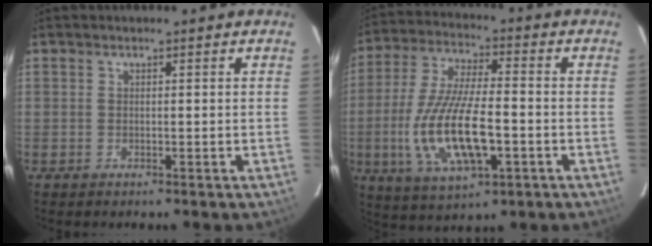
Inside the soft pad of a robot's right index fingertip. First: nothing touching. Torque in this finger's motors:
{"motor_torque": [1.55, -0.59, 1.05, 0.21]}